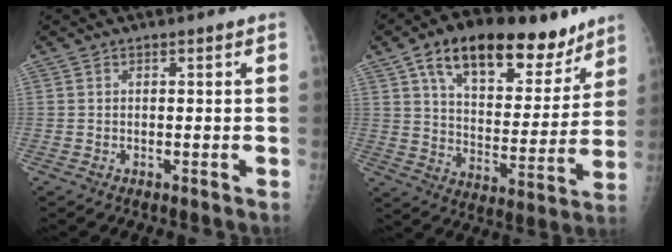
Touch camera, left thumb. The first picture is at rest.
{"total": 23.2, "force": [14.2, 11.5, 14.3], "torque": [-0.182, -0.036, 0.229]}